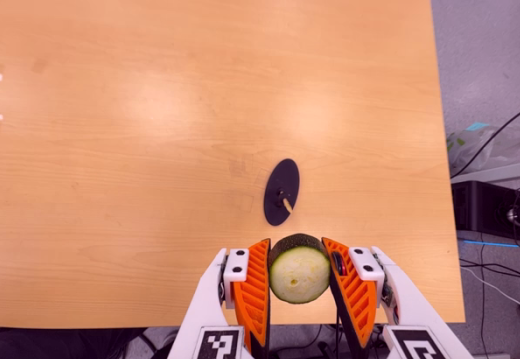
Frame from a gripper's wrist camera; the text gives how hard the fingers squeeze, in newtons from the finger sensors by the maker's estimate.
{"total": 9.9, "left": 9.2, "right": 10.5}